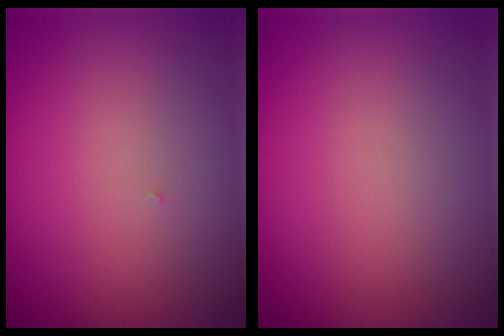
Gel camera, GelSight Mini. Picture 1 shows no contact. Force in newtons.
{"total": 0.0}